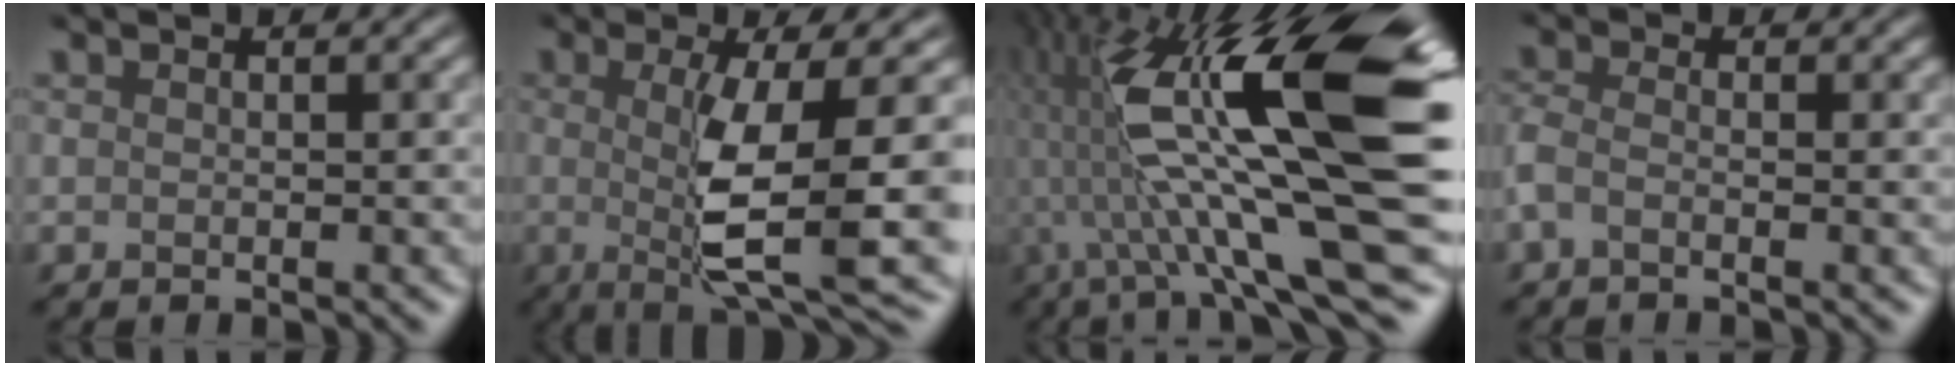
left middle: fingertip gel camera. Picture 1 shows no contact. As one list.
[{"total": 8.5, "force": [-1.2, 1.1, 8.3], "torque": [-0.155, -0.021, 0.006]}, {"total": 14.3, "force": [0.7, 3.8, 13.8], "torque": [-0.273, 0.007, 0.038]}, {"total": 2.4, "force": [-2.2, -0.8, -0.3], "torque": [-0.033, -0.007, -0.027]}]